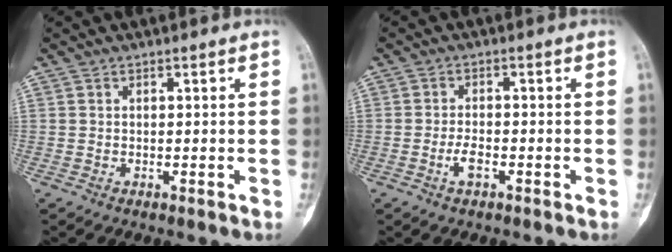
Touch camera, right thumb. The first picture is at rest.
{"total": 2.9, "force": [-1.3, 1.2, 2.2], "torque": [-0.044, 0.008, -0.027]}